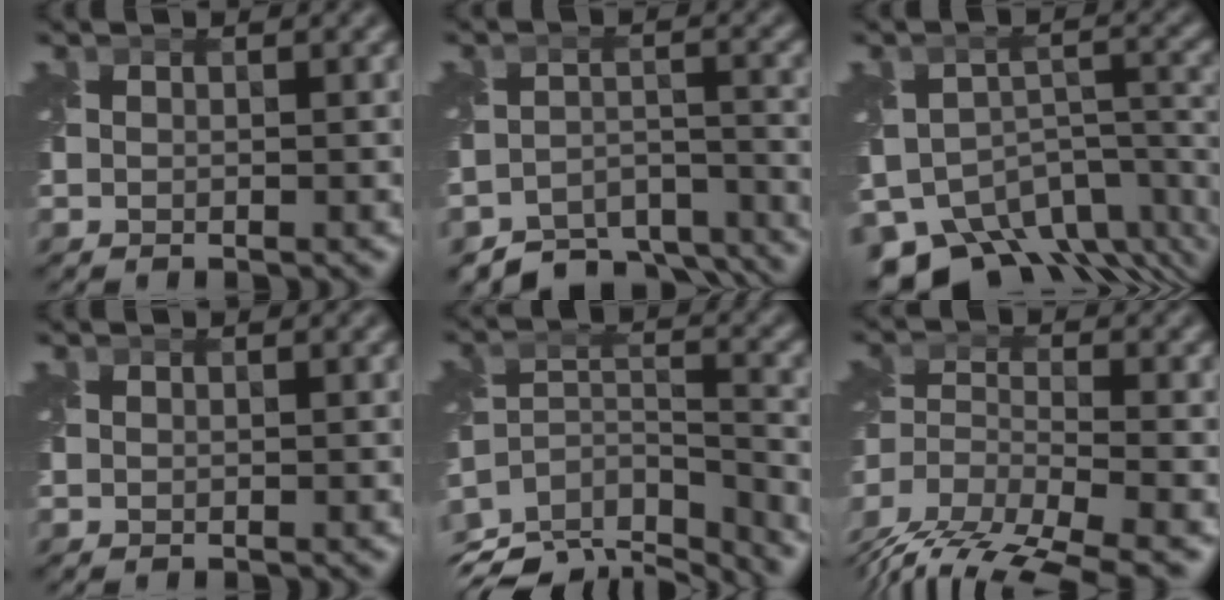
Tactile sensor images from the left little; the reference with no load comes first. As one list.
[{"total": 8.4, "force": [-7.6, 3.0, 1.8], "torque": [-0.028, -0.021, -0.098]}, {"total": 12.3, "force": [-8.9, 6.5, 5.4], "torque": [-0.100, -0.018, -0.107]}, {"total": 0.0}, {"total": 10.3, "force": [-8.4, 4.4, 4.0], "torque": [-0.074, 0.009, -0.121]}, {"total": 10.0, "force": [-8.2, 3.7, 4.2], "torque": [-0.071, -0.015, -0.131]}]